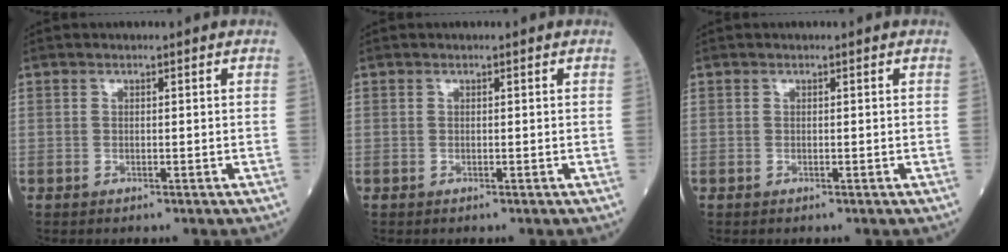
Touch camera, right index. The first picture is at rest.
{"total": 0.0}
{"total": 0.0}